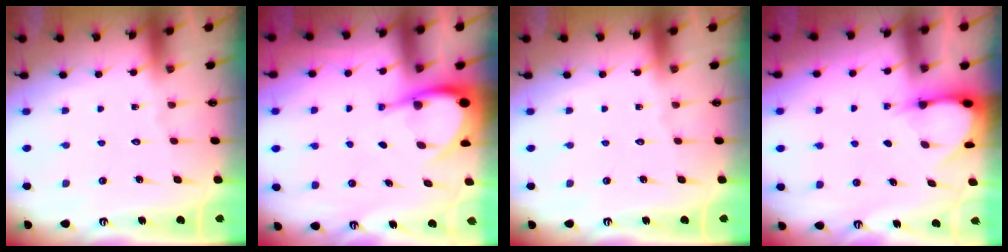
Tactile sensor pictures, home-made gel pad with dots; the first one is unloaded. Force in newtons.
{"total": 5.6, "press": 5.6, "slide": 0.5}
{"total": 0.0}
{"total": 3.2, "press": 3.2, "slide": 0.3}